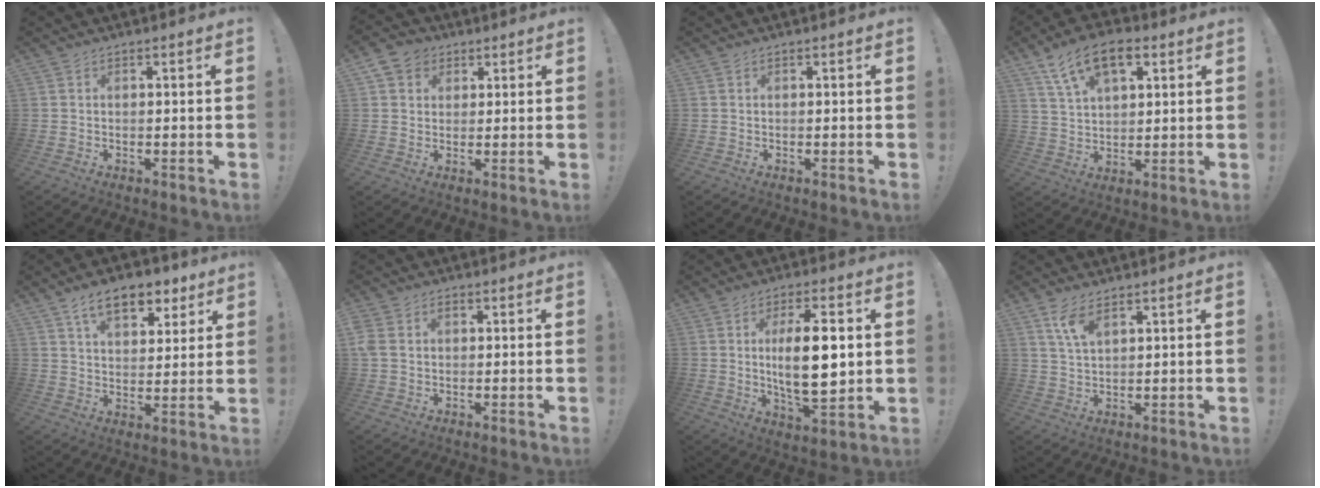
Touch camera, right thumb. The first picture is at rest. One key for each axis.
{"total": 6.2, "fx": 2.7, "fy": 5.3, "fz": 1.9, "tx": -0.026, "ty": -0.007, "tz": 0.054}
{"total": 0.0}
{"total": 13.1, "fx": 6.6, "fy": 6.9, "fz": 9.0, "tx": -0.157, "ty": -0.018, "tz": 0.120}
{"total": 12.7, "fx": 7.4, "fy": 6.9, "fz": 7.7, "tx": -0.113, "ty": -0.032, "tz": 0.132}
{"total": 4.3, "fx": 0.6, "fy": 3.4, "fz": 2.5, "tx": -0.061, "ty": 0.003, "tz": 0.013}
{"total": 15.5, "fx": 2.0, "fy": 5.5, "fz": 14.4, "tx": -0.243, "ty": -0.012, "tz": 0.021}
{"total": 6.1, "fx": 3.6, "fy": 2.4, "fz": 4.3, "tx": -0.073, "ty": -0.016, "tz": 0.065}